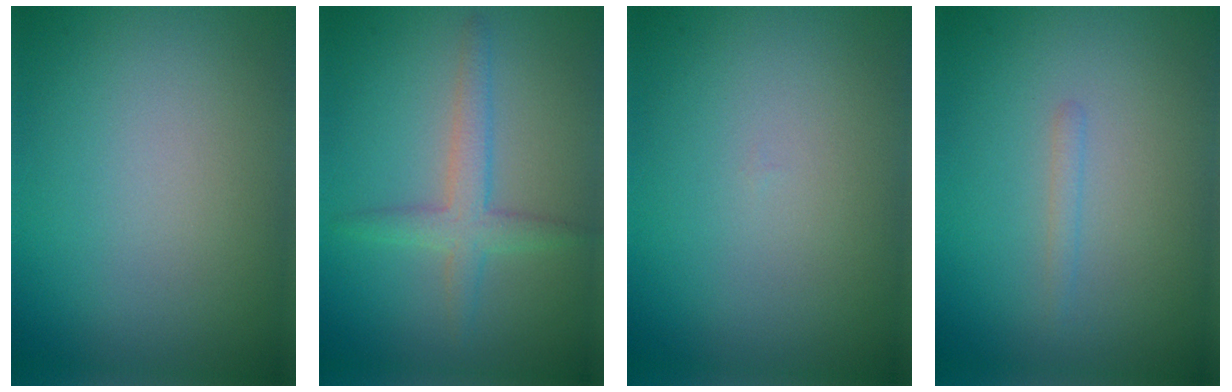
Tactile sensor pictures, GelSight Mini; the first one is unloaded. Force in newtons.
{"total": 2.7, "press": 2.7, "slide": 0.2}
{"total": 0.0}
{"total": 0.7, "press": 0.7, "slide": 0.1}